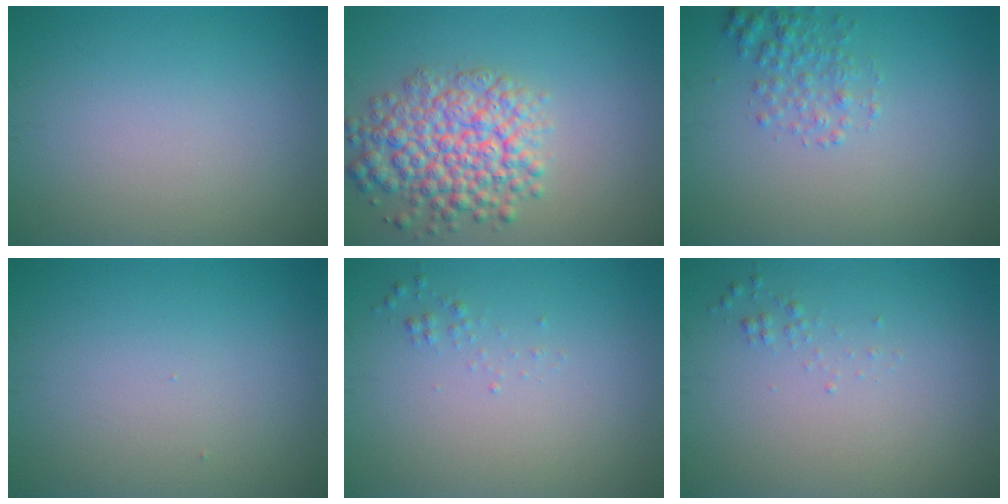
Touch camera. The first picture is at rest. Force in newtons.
{"total": 6.5, "press": 6.5, "slide": 0.2}
{"total": 2.0, "press": 2.0, "slide": 0.1}
{"total": 0.0}
{"total": 0.6, "press": 0.6, "slide": 0.0}
{"total": 0.6, "press": 0.6, "slide": 0.0}